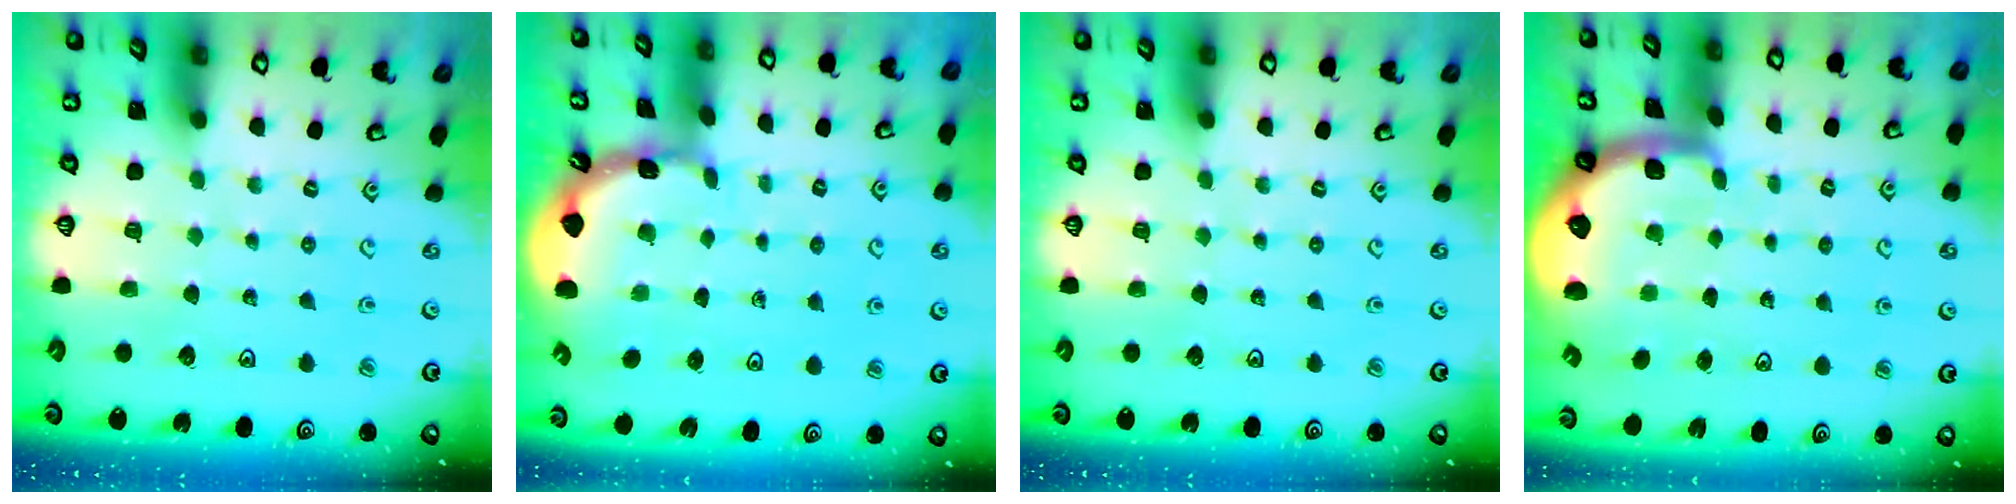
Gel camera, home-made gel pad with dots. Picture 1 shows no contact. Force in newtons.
{"total": 1.7, "press": 1.6, "slide": 0.1}
{"total": 0.0}
{"total": 2.4, "press": 2.3, "slide": 0.8}